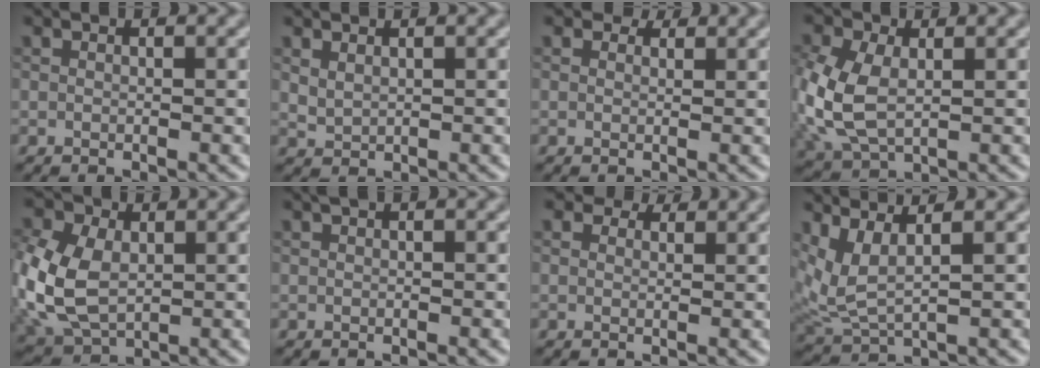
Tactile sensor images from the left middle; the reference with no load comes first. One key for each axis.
{"total": 1.0, "fx": 0.8, "fy": 0.5, "fz": 0.5, "tx": -0.017, "ty": -0.002, "tz": 0.022}
{"total": 1.4, "fx": 1.1, "fy": 0.7, "fz": 0.4, "tx": -0.008, "ty": -0.005, "tz": 0.010}
{"total": 7.1, "fx": -0.3, "fy": 4.8, "fz": 5.2, "tx": -0.153, "ty": -0.008, "tz": 0.000}
{"total": 9.0, "fx": -0.3, "fy": 6.4, "fz": 6.3, "tx": -0.183, "ty": -0.002, "tz": -0.006}
{"total": 0.7, "fx": 0.3, "fy": 0.1, "fz": 0.6, "tx": -0.010, "ty": 0.006, "tz": 0.006}
{"total": 2.1, "fx": 1.8, "fy": 1.0, "fz": 0.6, "tx": -0.015, "ty": -0.004, "tz": 0.016}
{"total": 3.5, "fx": 1.9, "fy": 1.1, "fz": 2.7, "tx": -0.077, "ty": -0.002, "tz": 0.049}